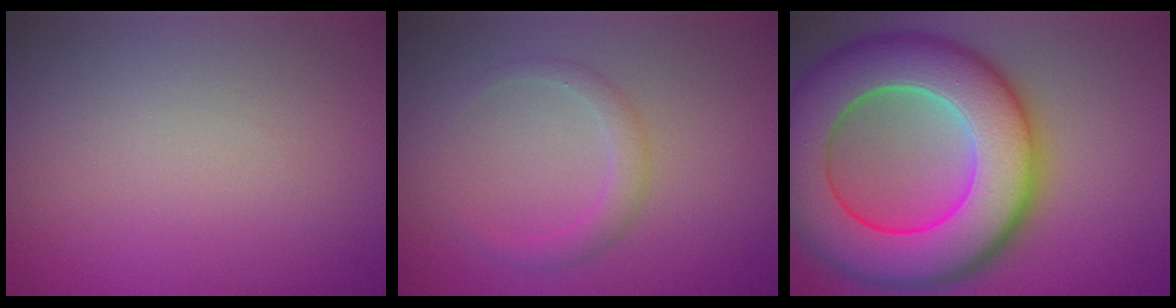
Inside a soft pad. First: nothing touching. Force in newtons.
{"total": 1.7, "press": 1.7, "slide": 0.1}
{"total": 13.4, "press": 13.4, "slide": 0.4}